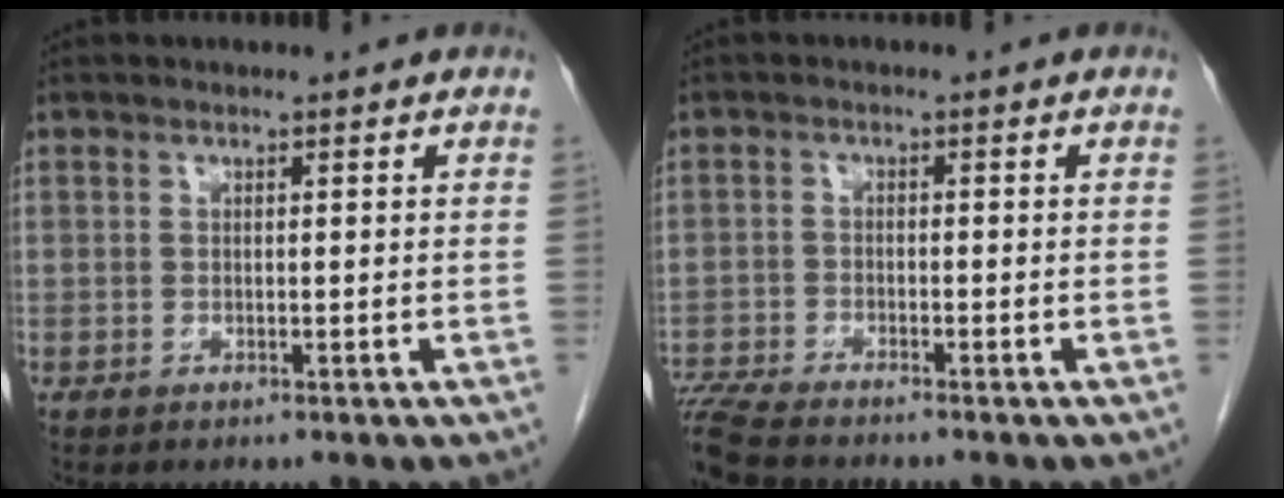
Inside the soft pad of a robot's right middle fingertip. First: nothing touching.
{"total": 7.3, "force": [-6.8, 0.4, 2.7], "torque": [-0.051, -0.017, -0.124]}